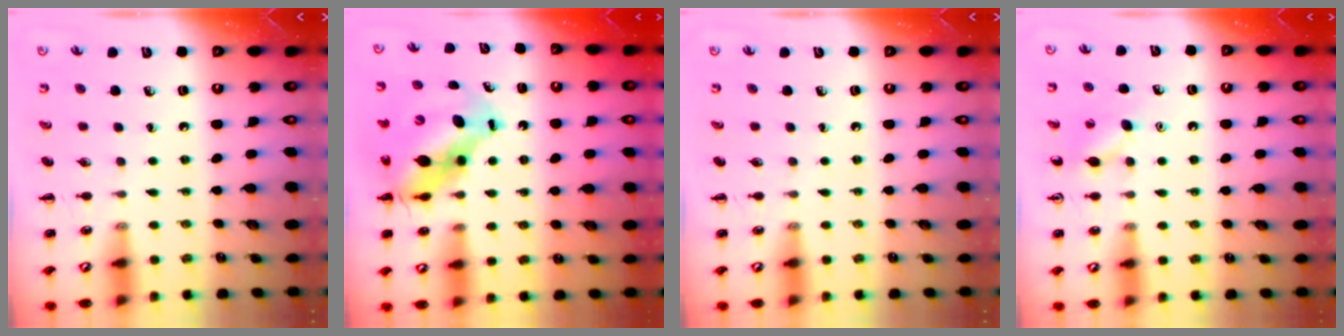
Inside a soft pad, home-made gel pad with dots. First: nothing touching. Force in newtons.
{"total": 11.6, "press": 11.3, "slide": 2.7}
{"total": 0.0}
{"total": 7.5, "press": 7.3, "slide": 2.0}